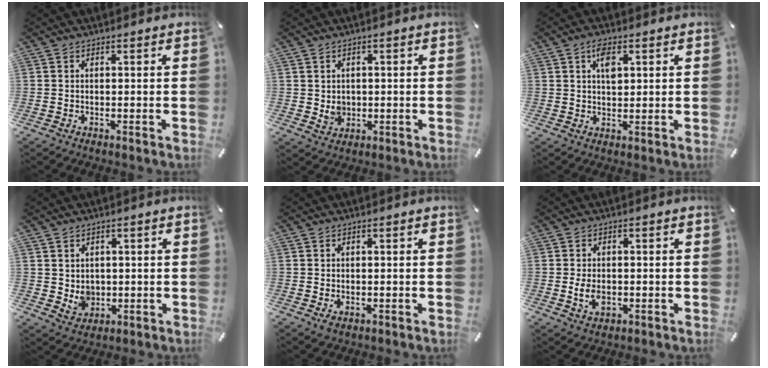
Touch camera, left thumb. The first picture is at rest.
{"total": 3.9, "force": [0.1, 3.7, 1.2], "torque": [-0.001, -0.004, 0.001]}
{"total": 4.6, "force": [1.7, 2.6, 3.3], "torque": [-0.049, -0.003, 0.025]}
{"total": 5.1, "force": [0.4, 4.8, 1.6], "torque": [-0.010, -0.006, 0.006]}
{"total": 1.0, "force": [-0.3, 0.8, 0.5], "torque": [-0.010, 0.001, -0.004]}
{"total": 4.8, "force": [-1.0, 3.2, 3.3], "torque": [-0.086, -0.005, -0.022]}